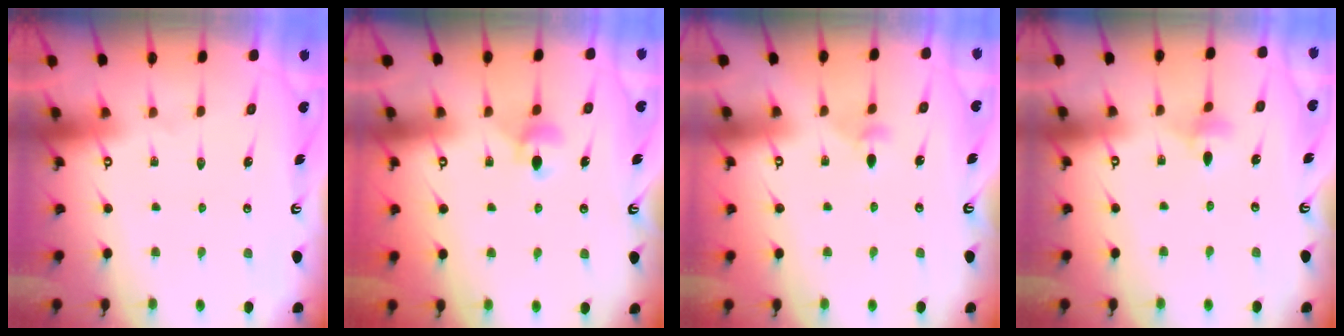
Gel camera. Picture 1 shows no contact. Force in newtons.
{"total": 5.5, "press": 5.4, "slide": 0.6}
{"total": 3.8, "press": 3.7, "slide": 0.8}
{"total": 3.7, "press": 3.7, "slide": 0.7}